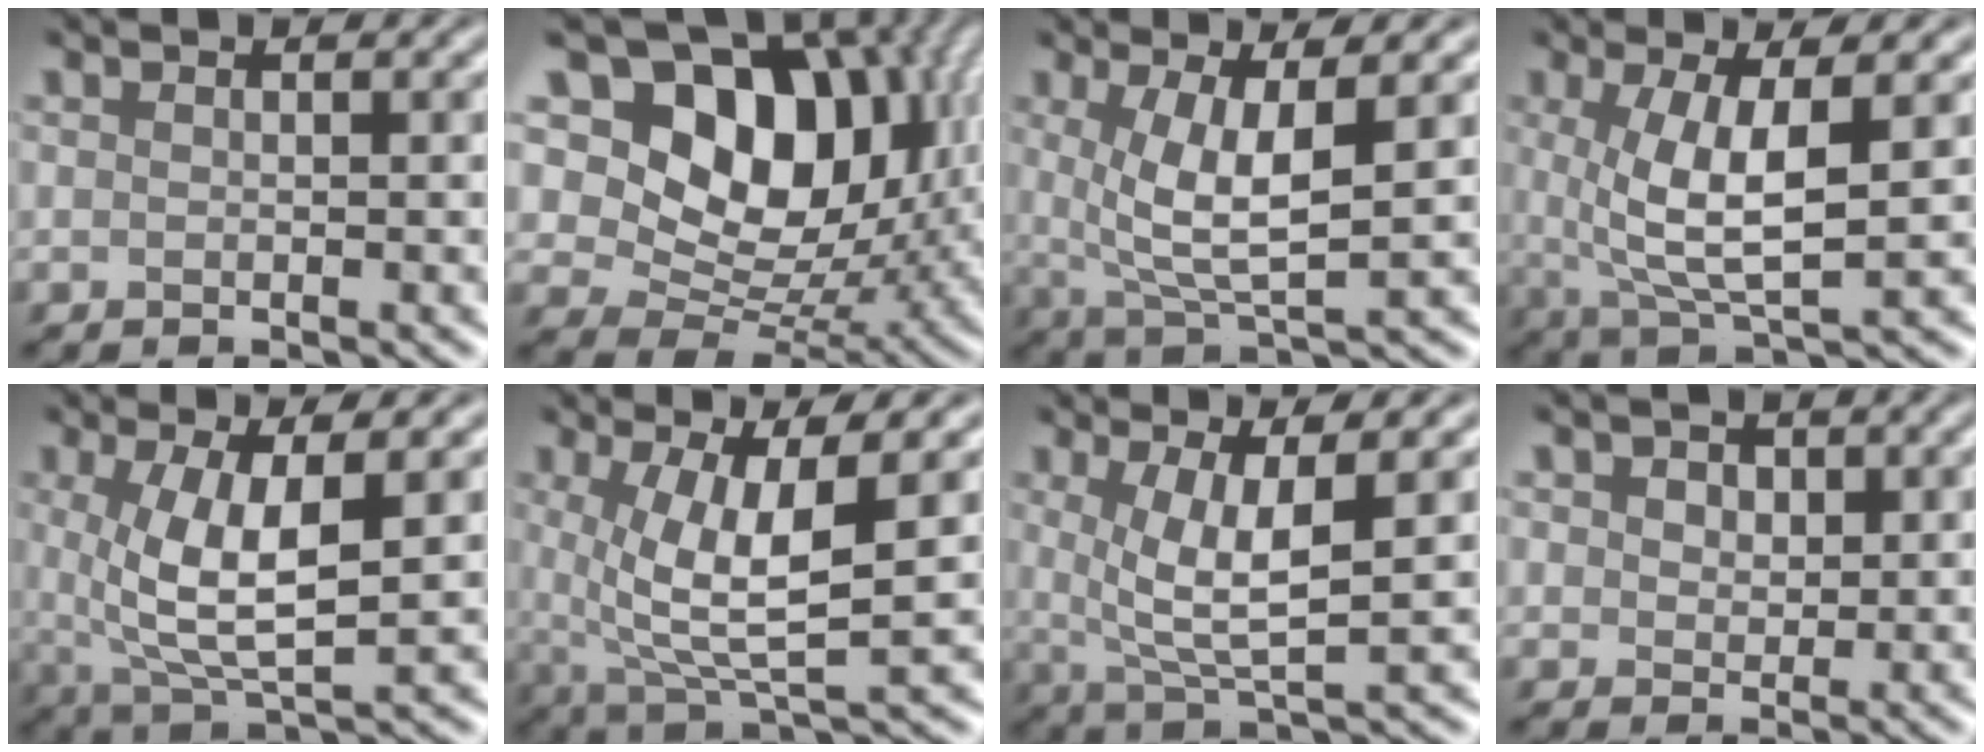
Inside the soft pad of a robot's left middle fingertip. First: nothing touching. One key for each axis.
{"total": 11.7, "fx": 3.7, "fy": 8.3, "fz": 7.4, "tx": -0.113, "ty": 0.002, "tz": 0.081}
{"total": 4.8, "fx": 0.2, "fy": 0.9, "fz": 4.7, "tx": -0.112, "ty": -0.005, "tz": 0.030}
{"total": 5.4, "fx": -0.2, "fy": 1.2, "fz": 5.3, "tx": -0.124, "ty": -0.001, "tz": 0.021}
{"total": 5.4, "fx": -0.1, "fy": 1.4, "fz": 5.3, "tx": -0.128, "ty": -0.001, "tz": 0.022}
{"total": 6.1, "fx": -0.1, "fy": 1.4, "fz": 5.9, "tx": -0.138, "ty": -0.002, "tz": 0.022}
{"total": 4.5, "fx": 0.3, "fy": 0.7, "fz": 4.5, "tx": -0.106, "ty": -0.004, "tz": 0.031}
{"total": 0.9, "fx": 0.5, "fy": 0.8, "fz": 0.0, "tx": -0.013, "ty": 0.010, "tz": 0.020}